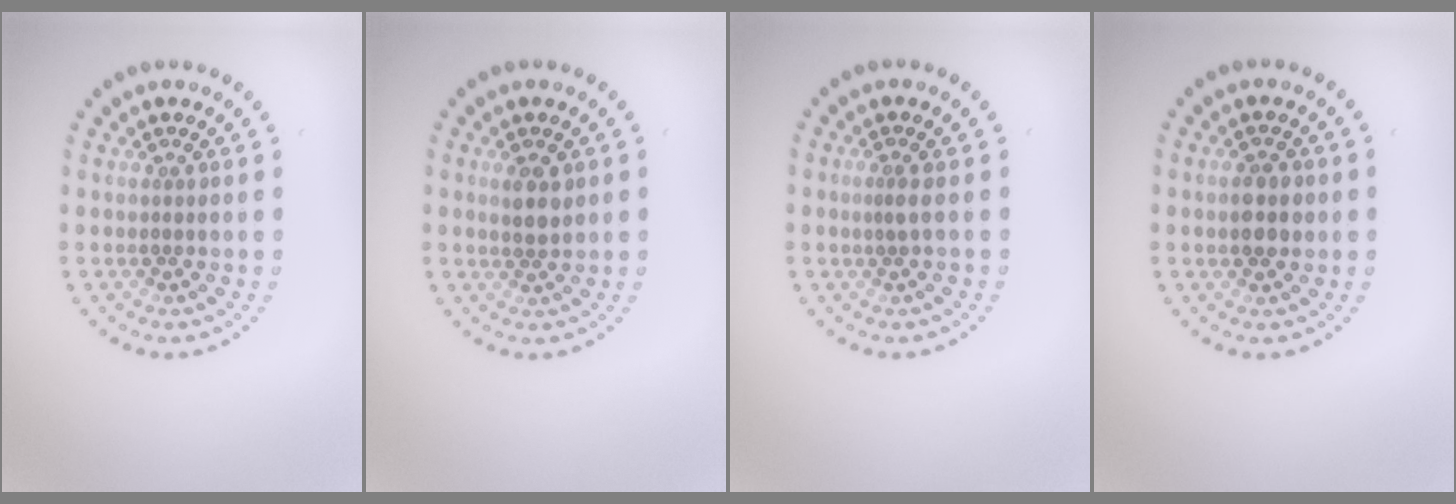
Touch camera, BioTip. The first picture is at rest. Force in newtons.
{"total": 2.1, "press": 2.0, "slide": 0.8}
{"total": 0.7, "press": 0.4, "slide": 0.6}
{"total": 2.9, "press": 2.9, "slide": 0.1}